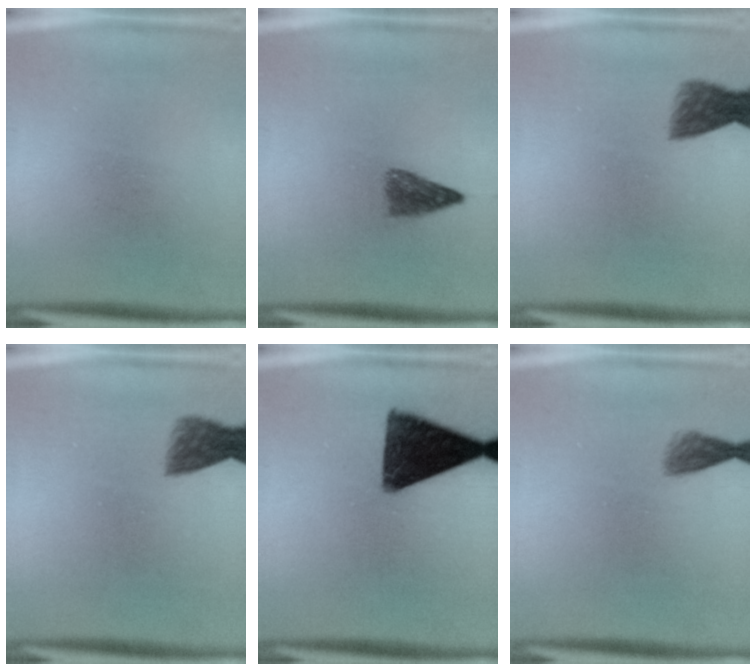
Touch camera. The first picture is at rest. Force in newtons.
{"total": 2.9}
{"total": 3.8}
{"total": 3.8}
{"total": 13.9}
{"total": 2.0}